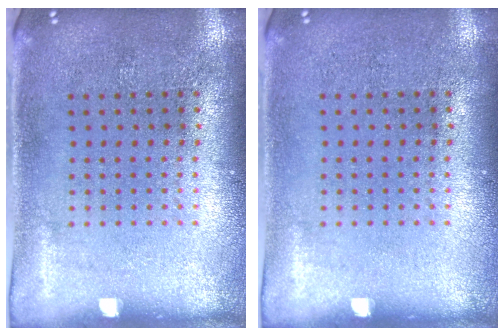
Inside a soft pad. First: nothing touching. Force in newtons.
{"total": 0.0}